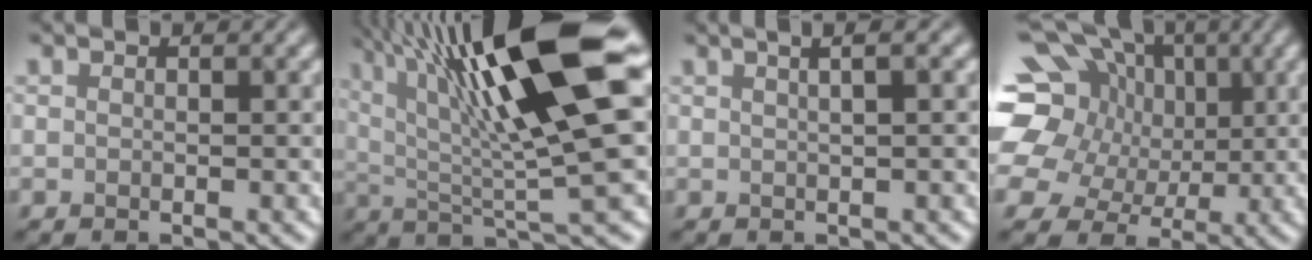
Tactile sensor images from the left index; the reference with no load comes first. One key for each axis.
{"total": 15.4, "fx": 5.9, "fy": 3.1, "fz": 13.9, "tx": -0.221, "ty": 0.012, "tz": 0.094}
{"total": 4.5, "fx": 2.0, "fy": 2.0, "fz": 3.5, "tx": -0.016, "ty": 0.032, "tz": -0.003}
{"total": 19.1, "fx": 4.5, "fy": 16.1, "fz": 9.2, "tx": -0.194, "ty": 0.033, "tz": 0.035}